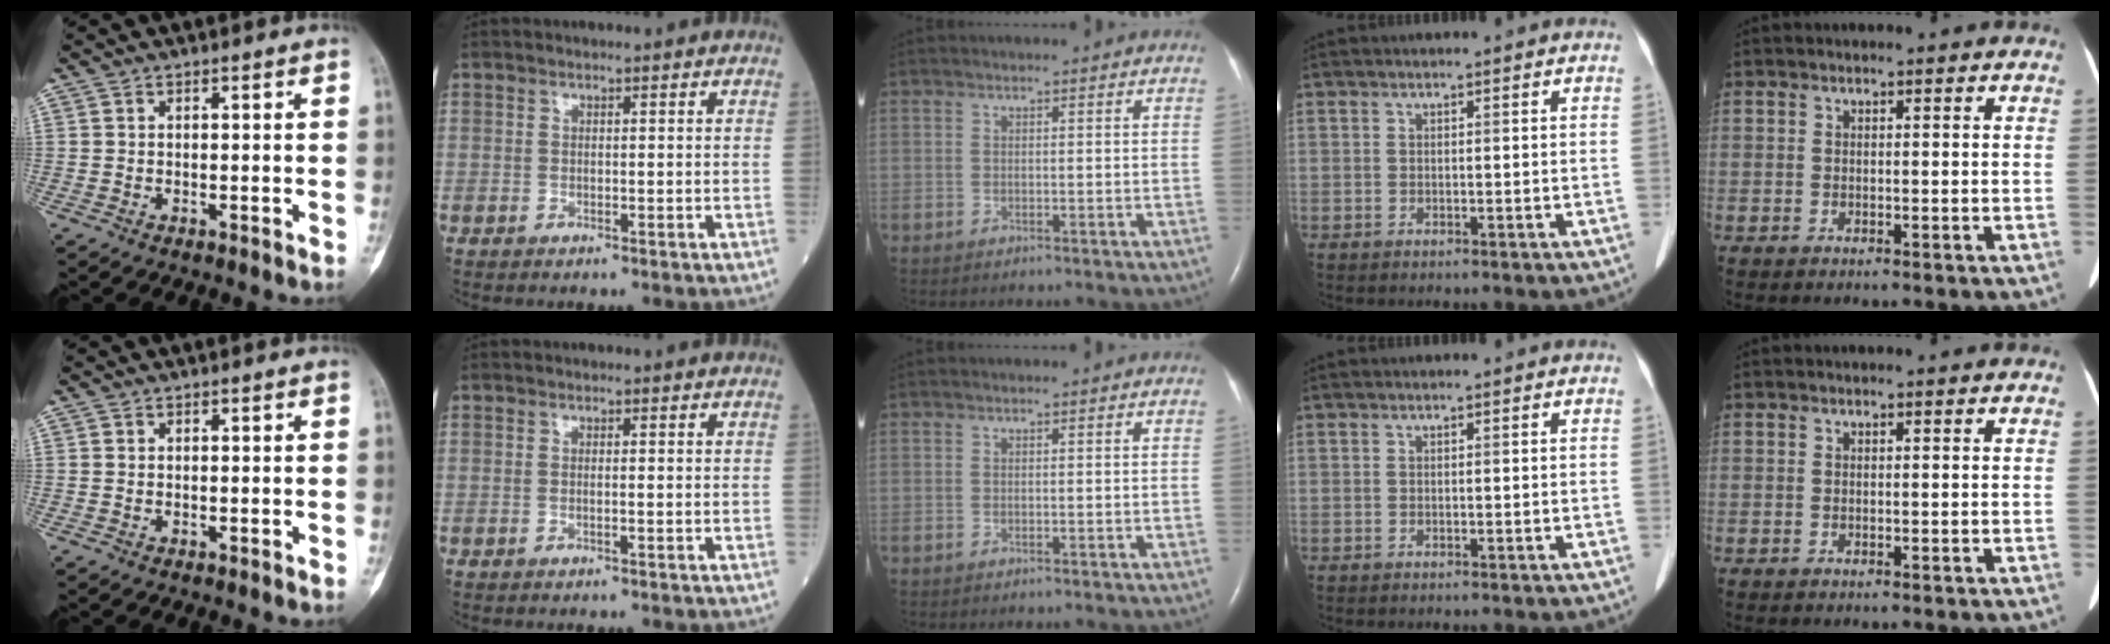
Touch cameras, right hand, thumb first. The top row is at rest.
{"thumb": {"total": 0.5, "force": [0.1, 0.4, 0.3], "torque": [0.001, 0.000, 0.000]}, "index": {"total": 0.8, "force": [-0.2, 0.3, 0.7], "torque": [-0.024, 0.000, -0.002]}}